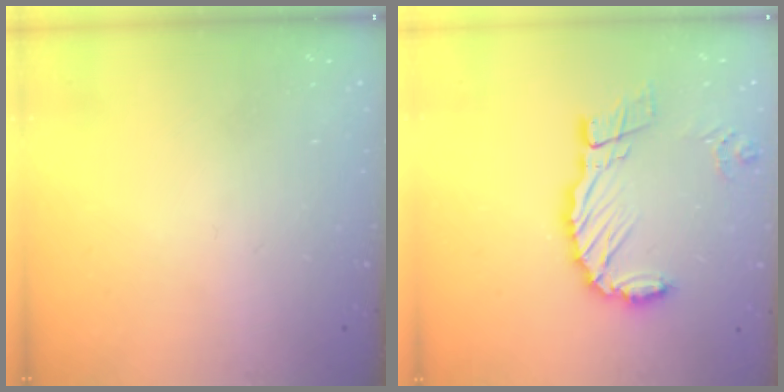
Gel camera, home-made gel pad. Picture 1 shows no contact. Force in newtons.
{"total": 10.9, "press": 10.9, "slide": 0.8}